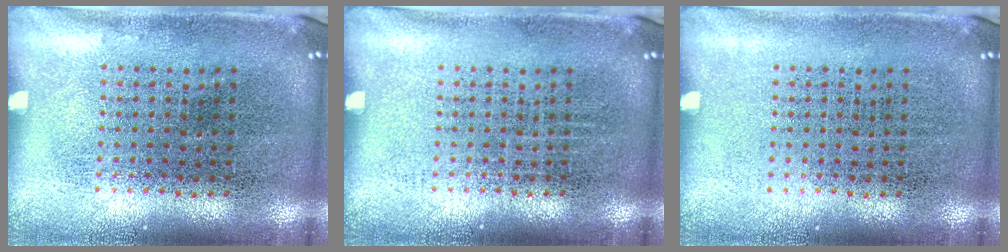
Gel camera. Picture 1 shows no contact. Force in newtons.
{"total": 0.0}
{"total": 0.0}